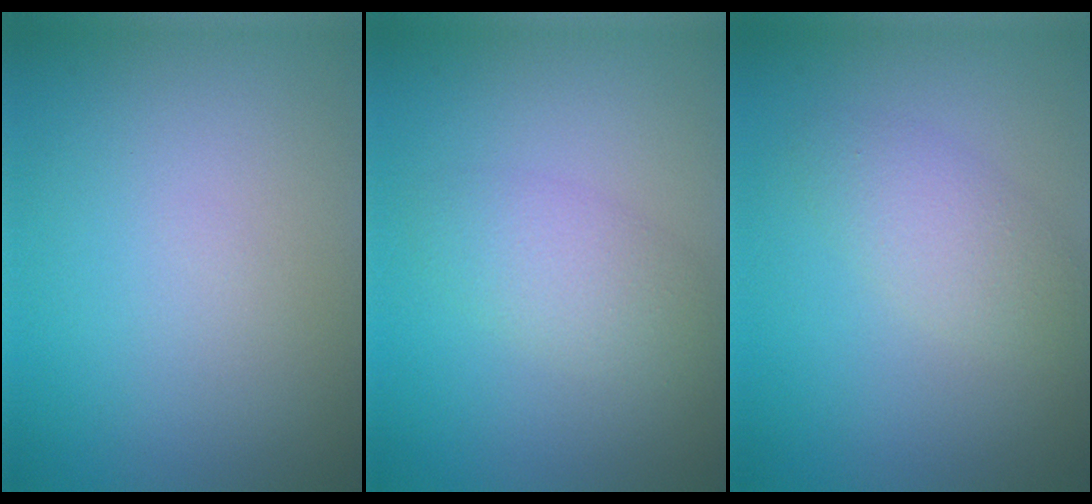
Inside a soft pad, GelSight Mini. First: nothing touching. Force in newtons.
{"total": 2.7, "press": 2.7, "slide": 0.1}
{"total": 2.7, "press": 2.6, "slide": 0.1}